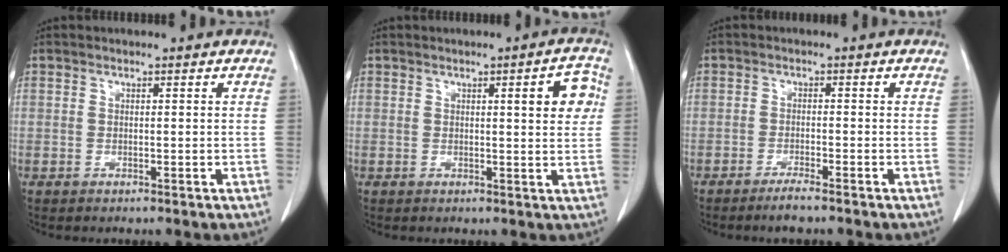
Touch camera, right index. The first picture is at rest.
{"total": 5.1, "force": [1.4, 1.0, 4.8], "torque": [-0.058, 0.005, 0.015]}
{"total": 2.6, "force": [-2.1, -0.1, 1.5], "torque": [-0.033, -0.004, -0.041]}